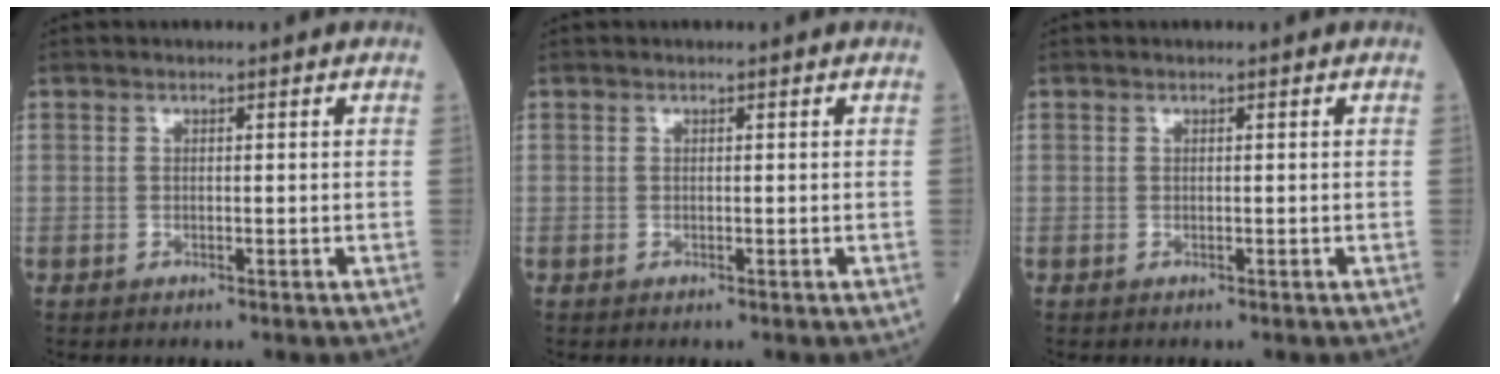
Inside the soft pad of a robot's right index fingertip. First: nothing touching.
{"total": 0.0}
{"total": 0.0}